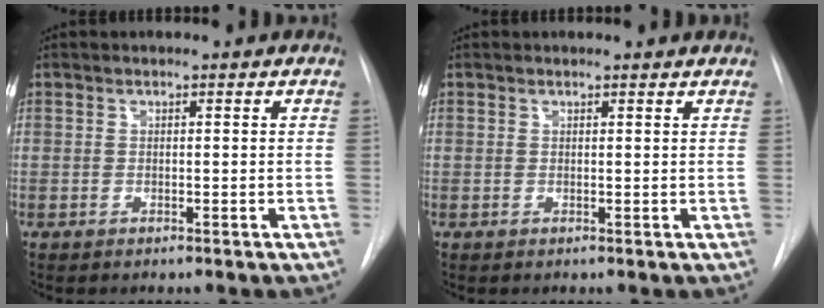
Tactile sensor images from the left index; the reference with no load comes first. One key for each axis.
{"total": 1.7, "fx": 1.7, "fy": -0.1, "fz": 0.1, "tx": -0.011, "ty": -0.001, "tz": 0.015}